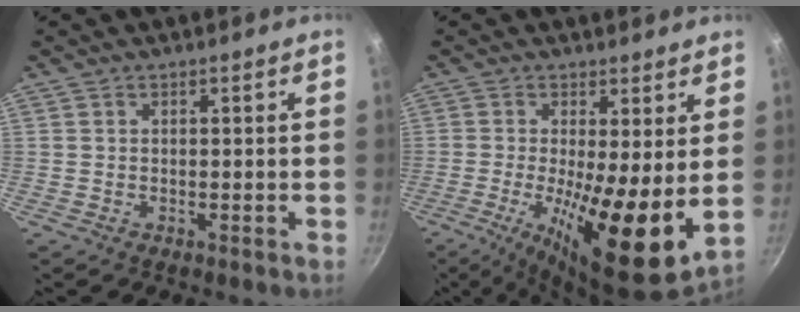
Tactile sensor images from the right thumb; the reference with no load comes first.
{"total": 15.4, "force": [-0.7, 4.2, 14.7], "torque": [-0.232, -0.031, -0.011]}